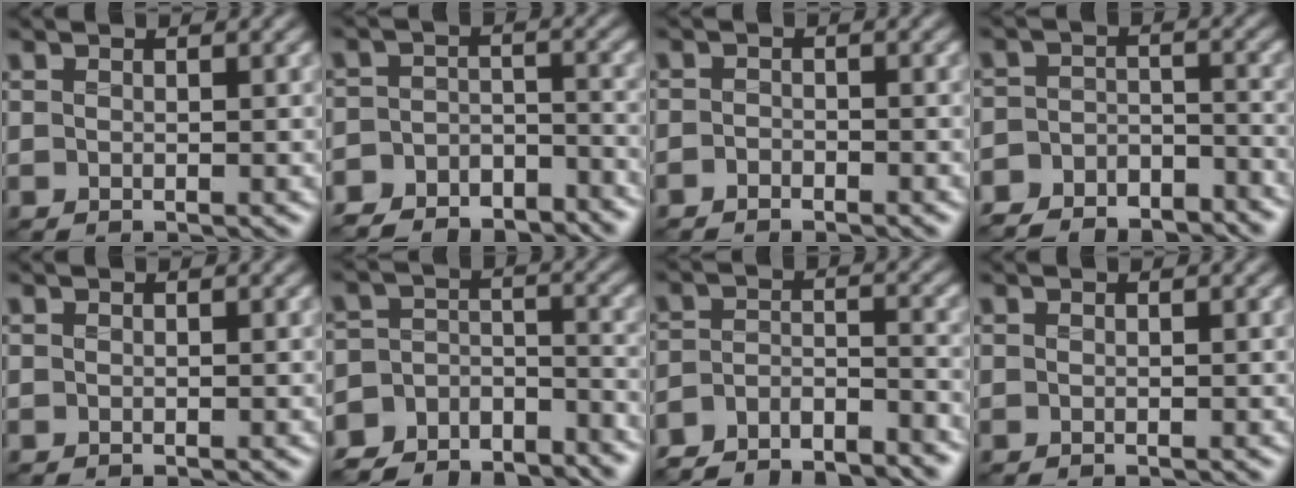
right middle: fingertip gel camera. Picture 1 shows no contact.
{"total": 8.1, "force": [-7.3, 3.4, 1.2], "torque": [-0.018, -0.003, -0.110]}
{"total": 1.0, "force": [-0.9, 0.5, 0.2], "torque": [-0.001, 0.001, -0.018]}
{"total": 7.0, "force": [-6.4, 2.6, 1.3], "torque": [-0.023, -0.010, -0.104]}
{"total": 0.0}
{"total": 8.8, "force": [-7.8, 3.9, 1.1], "torque": [-0.012, 0.012, -0.120]}
{"total": 6.3, "force": [-5.9, 1.4, 1.7], "torque": [-0.036, -0.012, -0.105]}
{"total": 0.0}